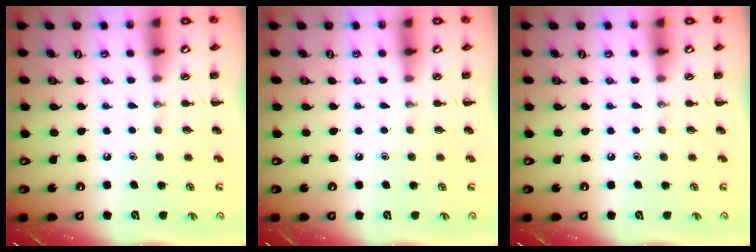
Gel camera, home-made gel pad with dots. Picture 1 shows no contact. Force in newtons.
{"total": 0.0}
{"total": 0.0}